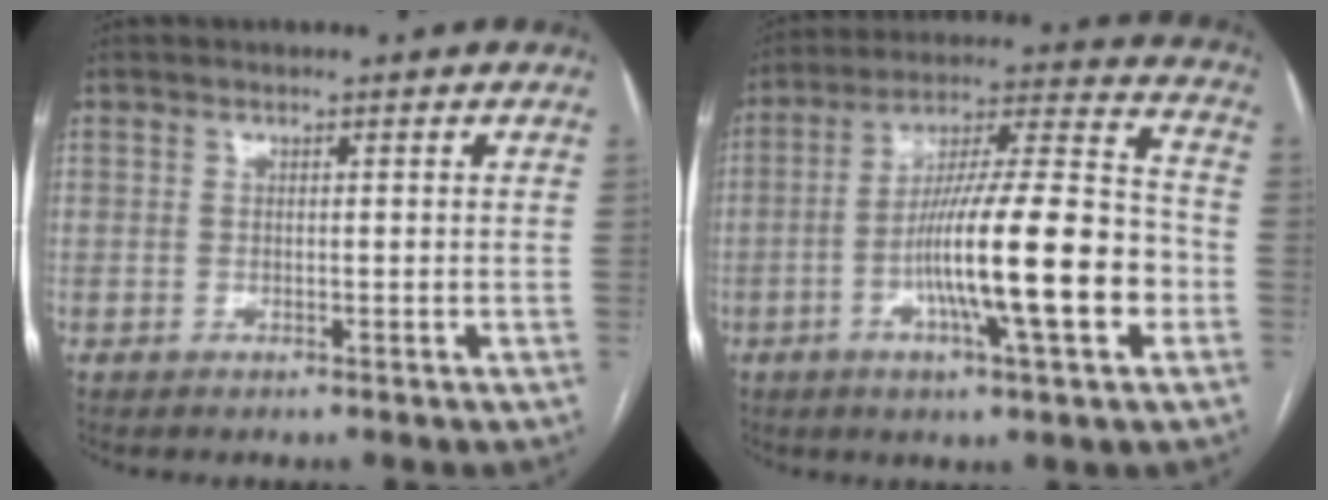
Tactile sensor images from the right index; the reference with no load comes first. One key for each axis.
{"total": 19.1, "fx": -5.1, "fy": 1.6, "fz": 18.4, "tx": -0.312, "ty": 0.002, "tz": -0.083}